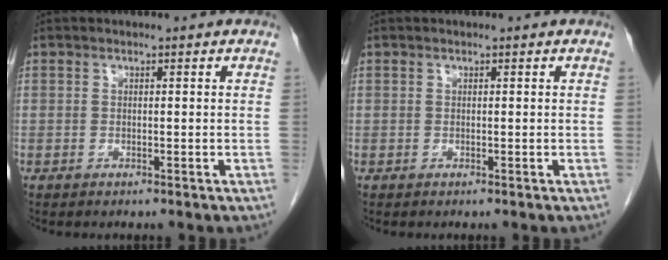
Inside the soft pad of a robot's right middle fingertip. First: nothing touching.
{"total": 0.0}